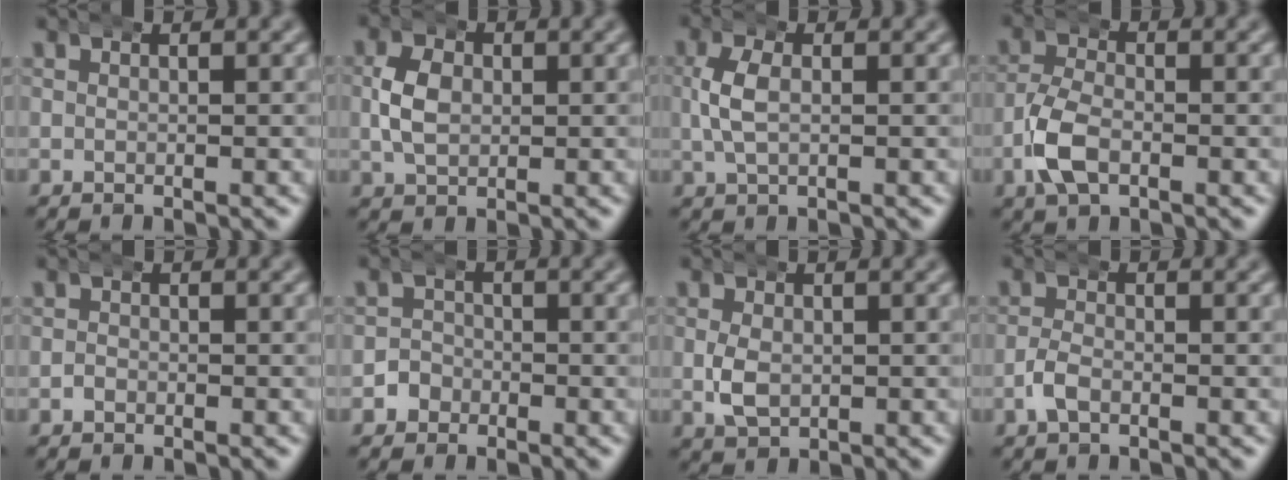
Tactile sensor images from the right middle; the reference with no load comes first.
{"total": 3.2, "force": [0.2, 2.3, 2.2], "torque": [-0.047, -0.001, 0.007]}
{"total": 2.7, "force": [0.3, 1.4, 2.3], "torque": [-0.062, 0.000, 0.010]}
{"total": 4.0, "force": [-1.5, 2.3, 2.9], "torque": [-0.067, -0.006, -0.027]}
{"total": 0.6, "force": [-0.5, 0.3, 0.1], "torque": [-0.008, -0.001, -0.008]}
{"total": 2.4, "force": [-1.1, 2.1, 0.0], "torque": [-0.003, 0.001, -0.026]}
{"total": 2.6, "force": [-0.3, 1.9, 1.8], "torque": [-0.047, -0.008, 0.005]}
{"total": 1.8, "force": [-1.1, 0.9, 1.1], "torque": [-0.031, -0.002, -0.020]}